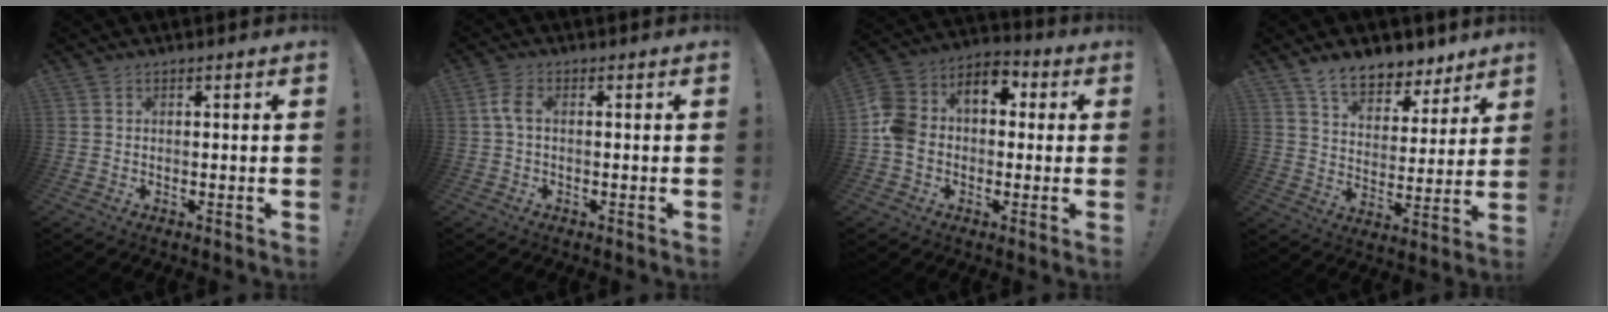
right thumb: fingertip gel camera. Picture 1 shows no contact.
{"total": 4.0, "force": [0.2, 1.7, 3.6], "torque": [-0.076, 0.008, 0.005]}
{"total": 12.0, "force": [0.2, 9.6, 7.2], "torque": [-0.144, 0.016, 0.008]}
{"total": 10.9, "force": [8.7, 5.3, 3.8], "torque": [-0.068, -0.062, 0.165]}